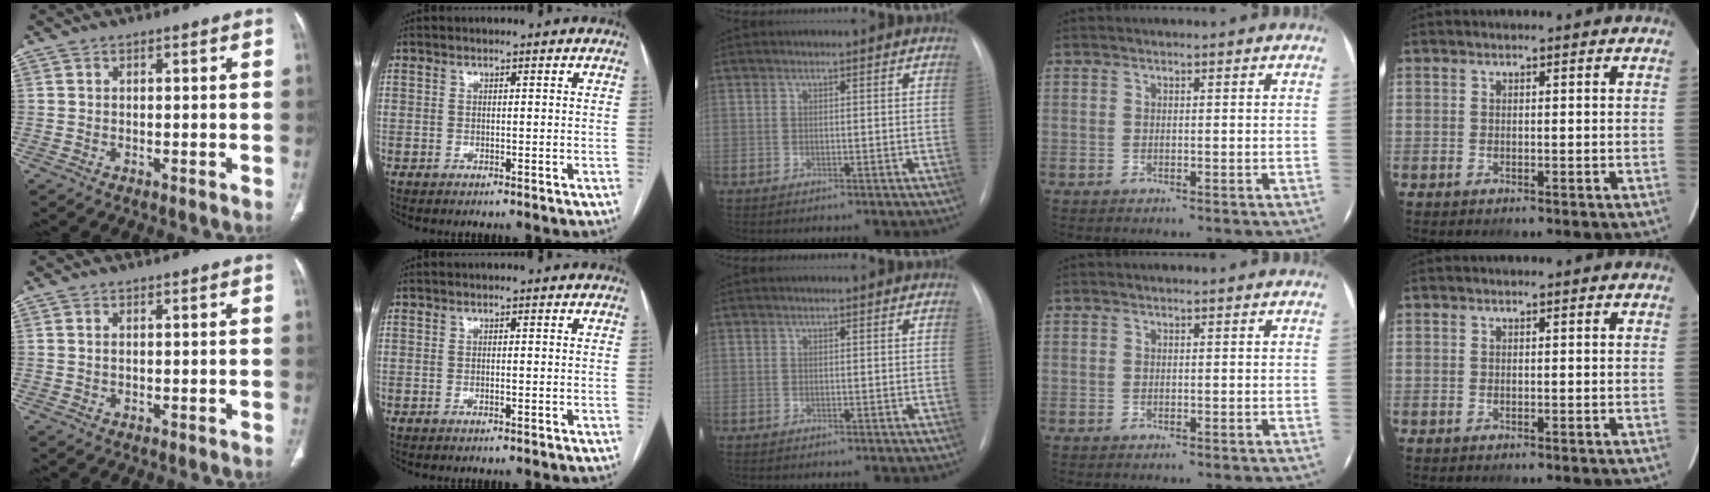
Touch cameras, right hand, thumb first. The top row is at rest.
{"thumb": {"total": 0.7, "force": [0.1, 0.4, 0.6], "torque": [-0.016, 0.001, 0.003]}, "index": {"total": 0.7, "force": [-0.2, 0.2, 0.7], "torque": [-0.014, -0.001, -0.003]}}